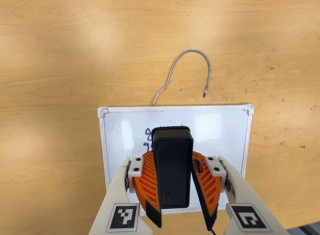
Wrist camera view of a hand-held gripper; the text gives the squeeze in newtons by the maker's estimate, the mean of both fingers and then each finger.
{"total": 9.5, "left": 9.8, "right": 9.2}